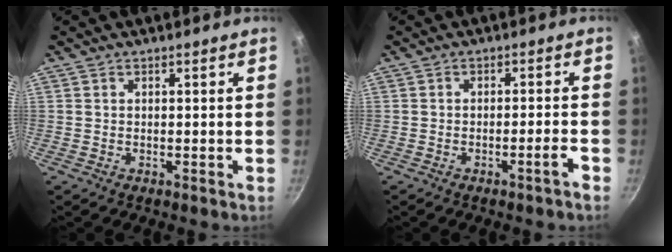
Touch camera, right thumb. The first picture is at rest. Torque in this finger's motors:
{"motor_torque": [0.13, -0.36, 0.11, 0.43, -0.05]}